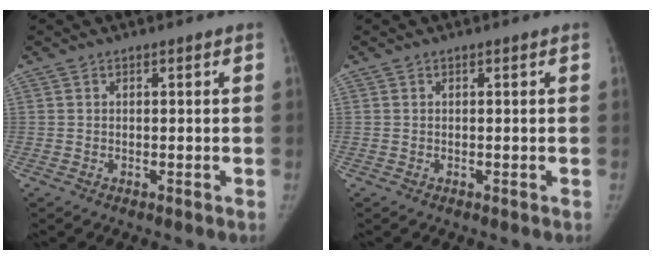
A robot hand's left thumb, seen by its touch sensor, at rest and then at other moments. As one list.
[{"total": 0.0}]